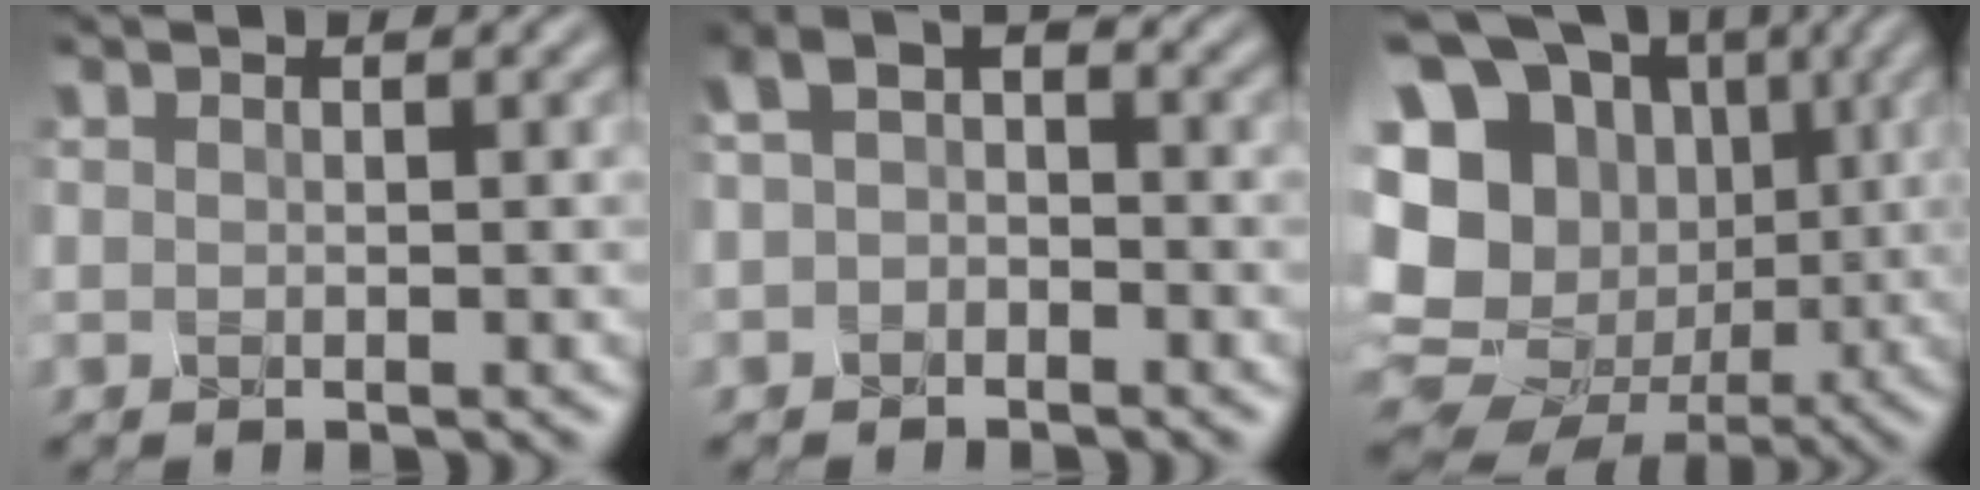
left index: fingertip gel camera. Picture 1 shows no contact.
{"total": 1.8, "force": [-0.7, 1.3, 1.1], "torque": [-0.028, 0.009, -0.008]}
{"total": 20.0, "force": [1.7, 18.1, 8.3], "torque": [-0.224, 0.039, 0.026]}